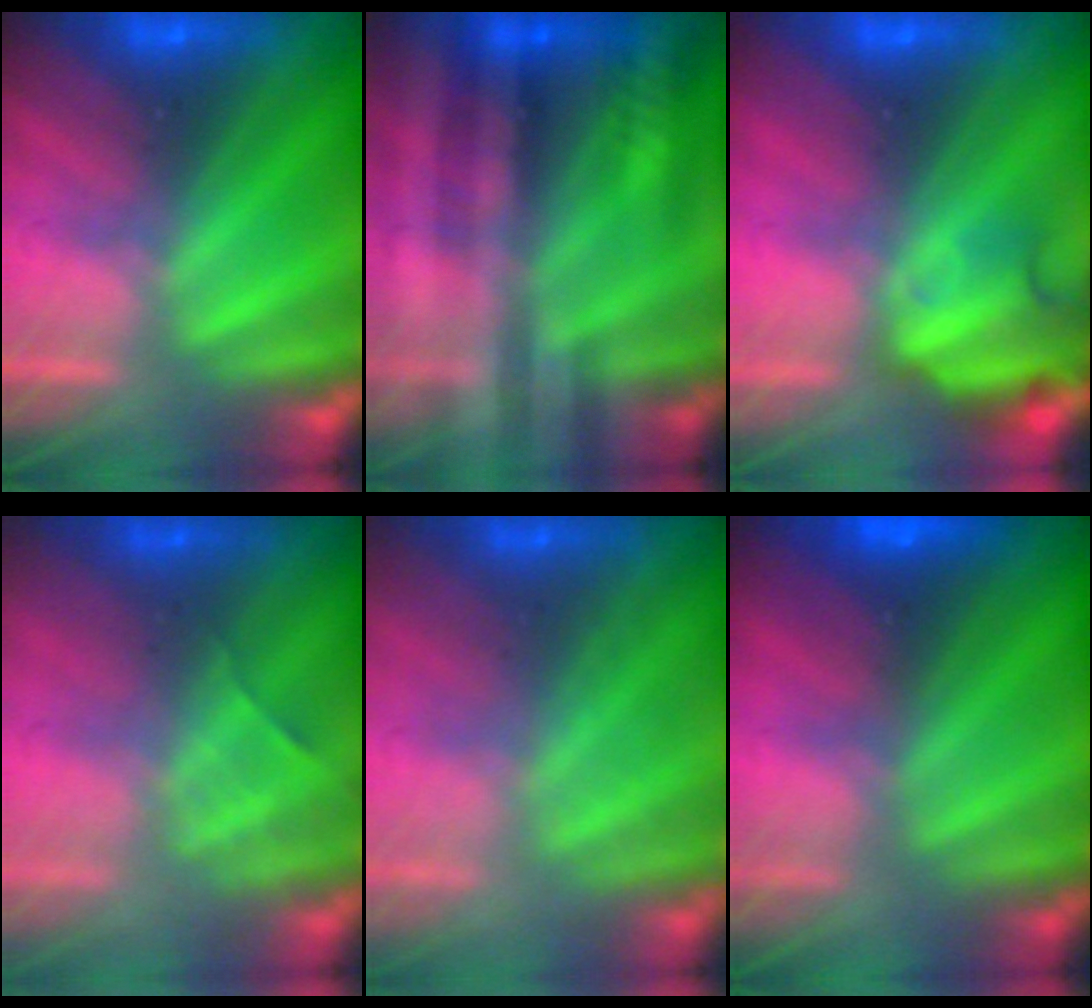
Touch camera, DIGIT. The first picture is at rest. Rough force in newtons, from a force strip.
{"total": 2.6}
{"total": 7.5}
{"total": 2.4}
{"total": 2.2}
{"total": 5.6}